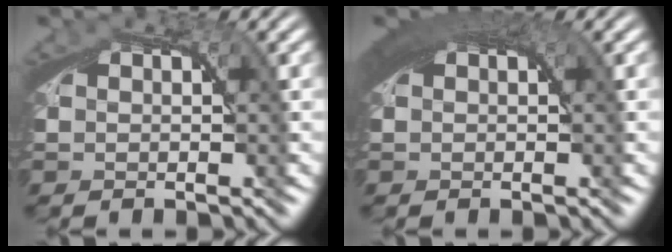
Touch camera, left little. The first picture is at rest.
{"total": 4.2, "force": [1.8, 1.4, 3.5], "torque": [-0.048, 0.014, 0.022]}